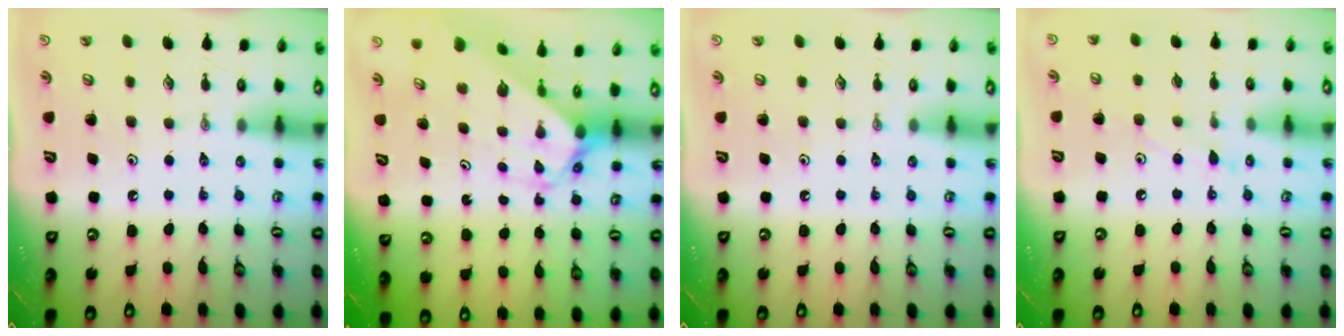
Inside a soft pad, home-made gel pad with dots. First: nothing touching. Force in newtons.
{"total": 2.5, "press": 2.4, "slide": 0.3}
{"total": 0.0}
{"total": 7.0, "press": 6.9, "slide": 0.7}